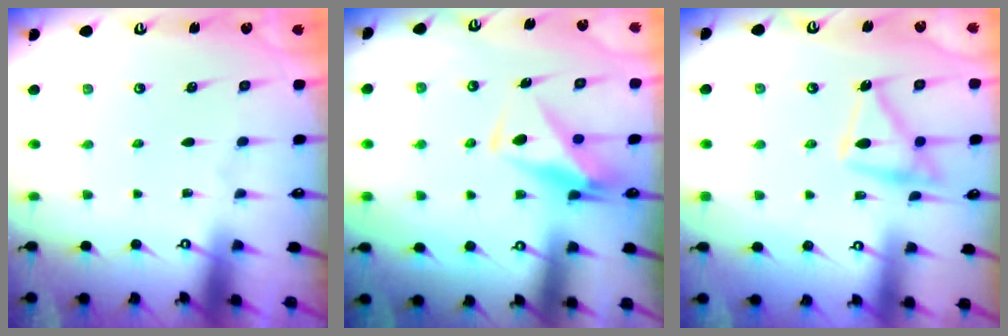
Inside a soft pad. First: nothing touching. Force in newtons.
{"total": 8.5, "press": 8.4, "slide": 0.8}
{"total": 15.3, "press": 15.3, "slide": 1.1}